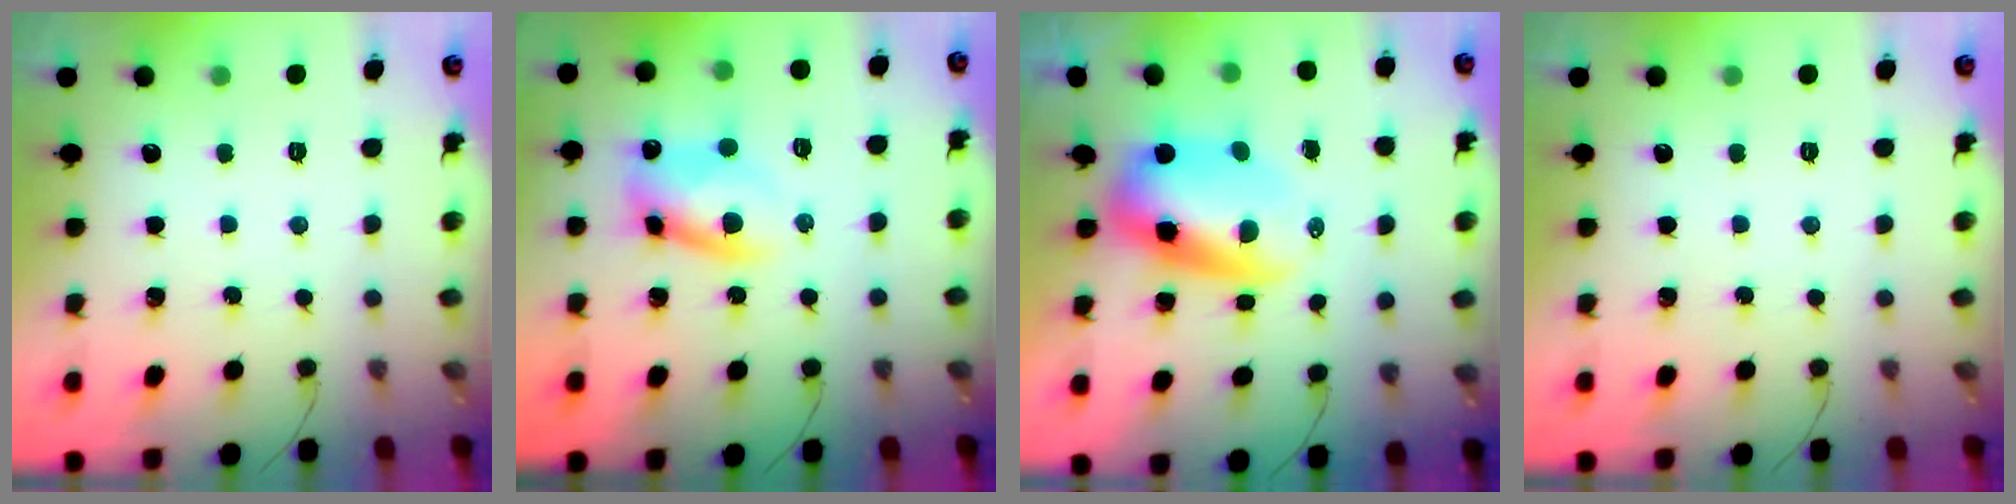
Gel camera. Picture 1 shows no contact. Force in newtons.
{"total": 9.4, "press": 9.4, "slide": 0.8}
{"total": 7.9, "press": 7.6, "slide": 2.1}
{"total": 0.0}